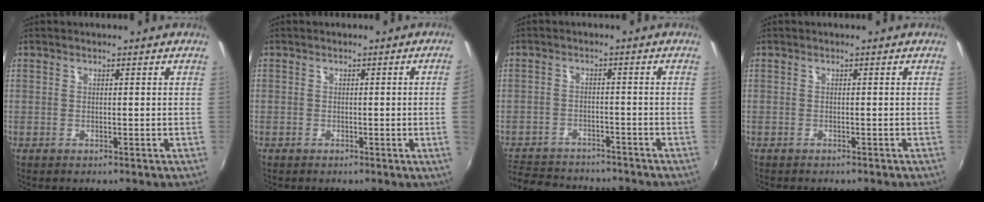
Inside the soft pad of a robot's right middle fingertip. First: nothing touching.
{"total": 2.3, "force": [-0.2, -1.3, 1.9], "torque": [-0.027, -0.013, 0.001]}
{"total": 12.5, "force": [-10.7, 5.0, 3.9], "torque": [-0.110, 0.011, -0.164]}
{"total": 0.8, "force": [-0.7, 0.1, 0.1], "torque": [-0.006, -0.004, -0.011]}